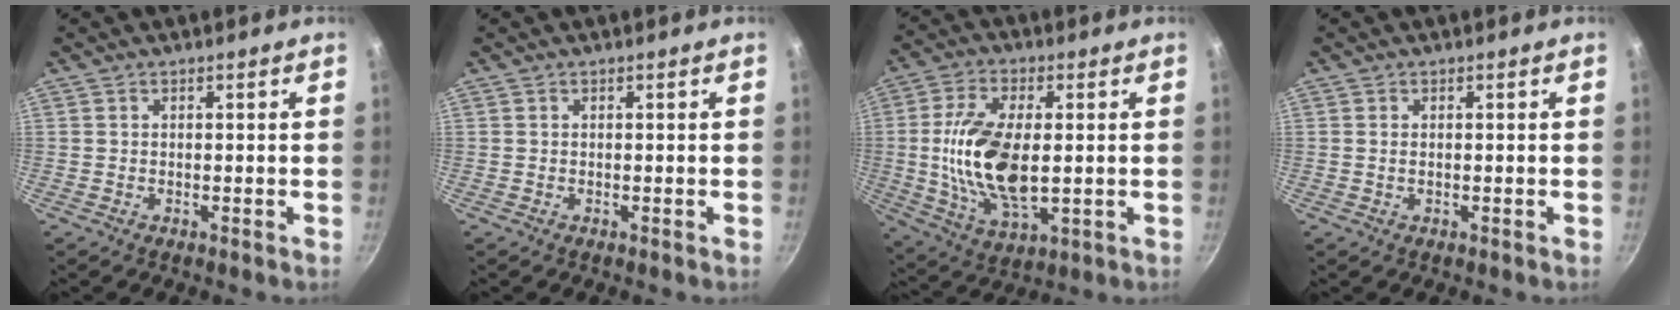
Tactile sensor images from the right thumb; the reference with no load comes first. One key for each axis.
{"total": 0.0}
{"total": 16.0, "fx": 0.4, "fy": 8.0, "fz": 13.9, "tx": -0.264, "ty": -0.003, "tz": 0.010}
{"total": 0.7, "fx": 0.1, "fy": 0.4, "fz": 0.6, "tx": -0.013, "ty": 0.001, "tz": 0.000}